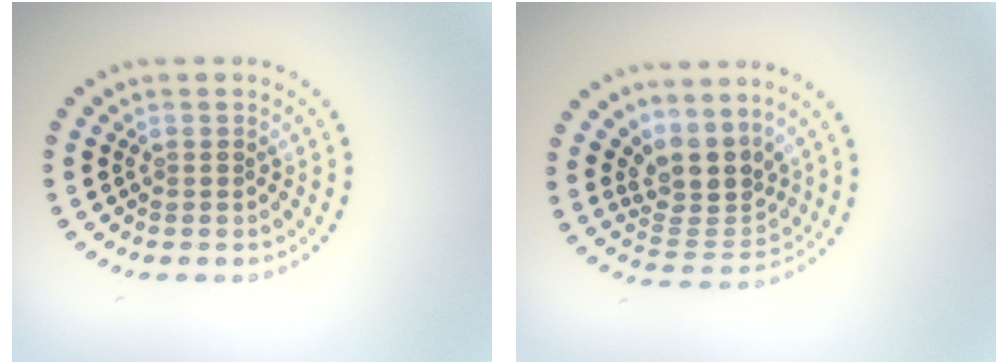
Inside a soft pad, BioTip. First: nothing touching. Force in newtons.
{"total": 4.0, "press": 3.2, "slide": 2.4}